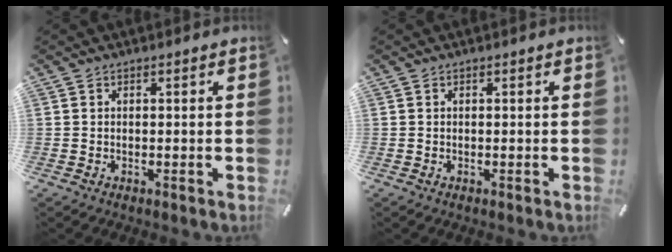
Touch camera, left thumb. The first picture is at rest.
{"total": 0.0}